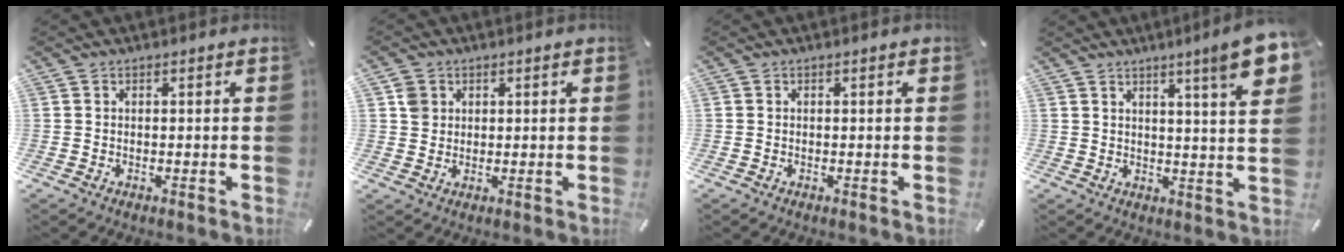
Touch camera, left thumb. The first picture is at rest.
{"total": 3.2, "force": [1.0, 3.1, 0.3], "torque": [0.003, 0.000, 0.015]}
{"total": 0.0}
{"total": 10.2, "force": [6.0, 0.8, 8.2], "torque": [-0.117, -0.035, 0.092]}